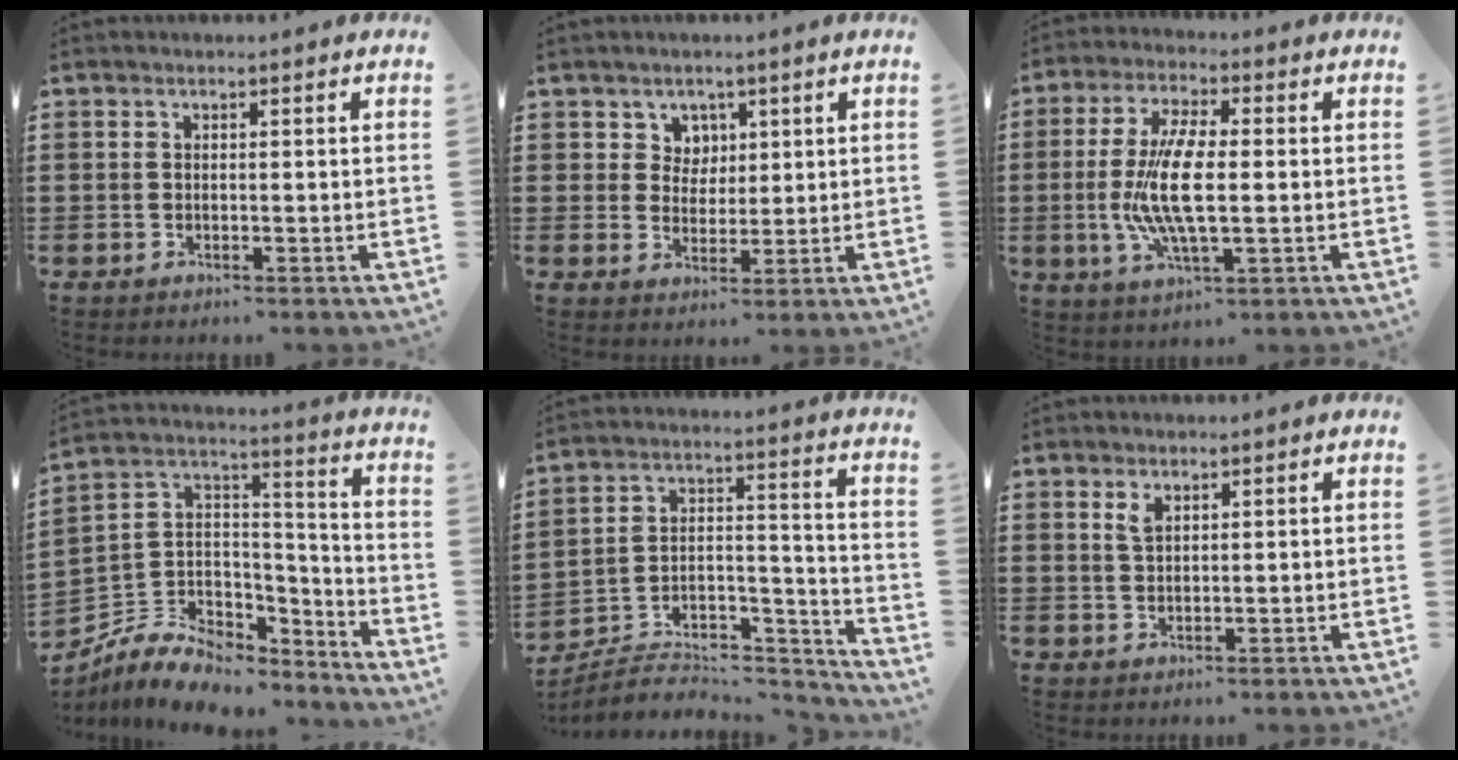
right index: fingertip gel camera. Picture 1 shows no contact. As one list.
[{"total": 3.8, "force": [2.0, 3.2, 0.3], "torque": [-0.024, 0.013, 0.036]}, {"total": 10.2, "force": [-0.6, 3.2, 9.7], "torque": [-0.205, -0.009, -0.015]}, {"total": 7.5, "force": [-5.4, 4.7, 2.2], "torque": [-0.064, 0.005, -0.104]}, {"total": 5.0, "force": [-4.4, 2.2, 1.0], "torque": [-0.023, 0.000, -0.088]}, {"total": 1.8, "force": [1.2, 0.7, 1.1], "torque": [-0.025, 0.003, 0.021]}]